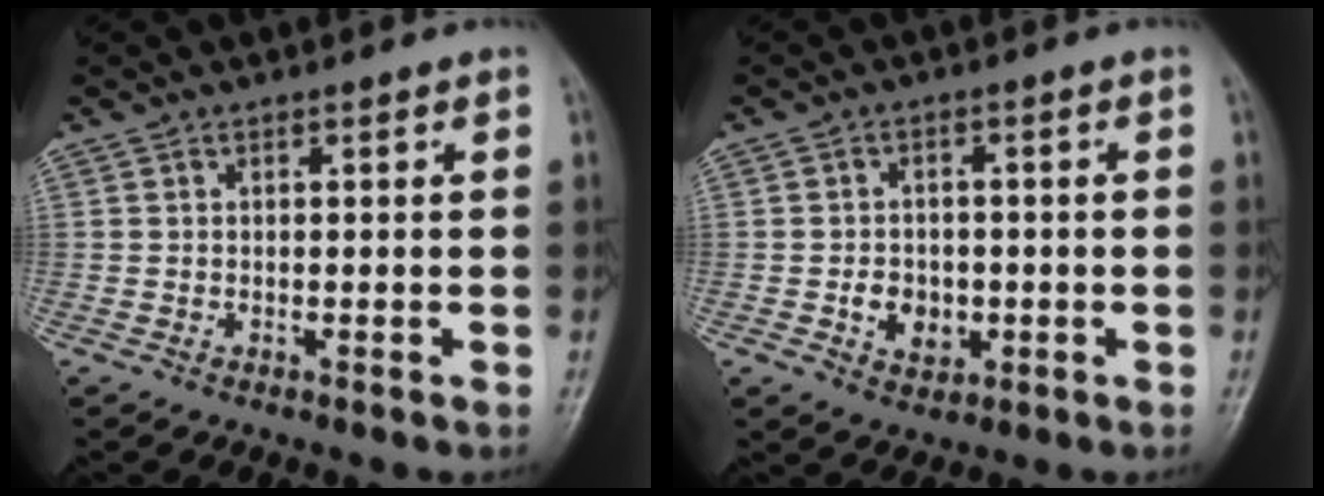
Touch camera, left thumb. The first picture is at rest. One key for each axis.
{"total": 5.6, "fx": -1.2, "fy": 4.5, "fz": 3.1, "tx": -0.027, "ty": 0.005, "tz": -0.014}